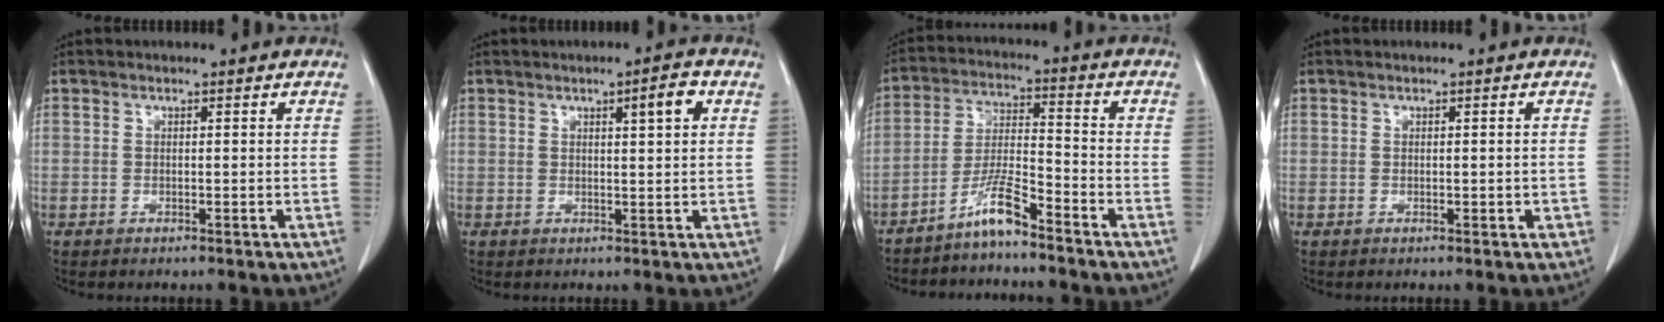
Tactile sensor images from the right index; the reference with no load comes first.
{"total": 3.7, "force": [1.5, 0.4, 3.3], "torque": [-0.049, 0.001, 0.021]}
{"total": 6.5, "force": [-5.2, 0.1, 3.9], "torque": [-0.082, -0.010, -0.104]}
{"total": 1.1, "force": [-0.1, 0.8, 0.8], "torque": [-0.007, 0.005, 0.003]}